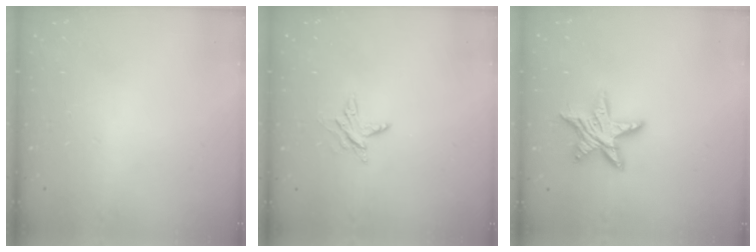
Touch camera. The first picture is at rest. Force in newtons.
{"total": 5.9, "press": 5.9, "slide": 0.5}
{"total": 11.5, "press": 11.4, "slide": 0.7}